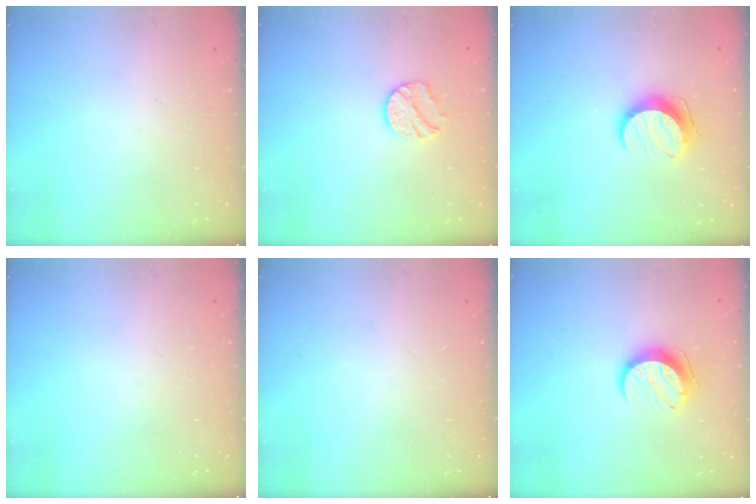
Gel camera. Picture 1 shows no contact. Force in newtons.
{"total": 8.9, "press": 8.9, "slide": 0.1}
{"total": 10.0, "press": 10.0, "slide": 0.4}
{"total": 0.0}
{"total": 0.0}
{"total": 9.6, "press": 9.6, "slide": 0.3}